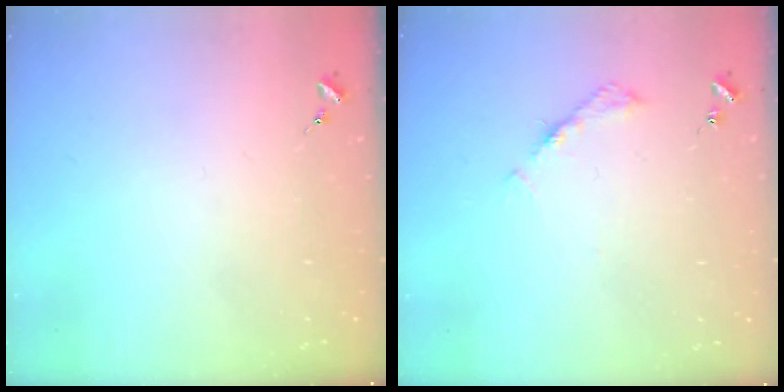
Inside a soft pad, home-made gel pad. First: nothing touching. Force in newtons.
{"total": 5.3, "press": 5.3, "slide": 0.5}